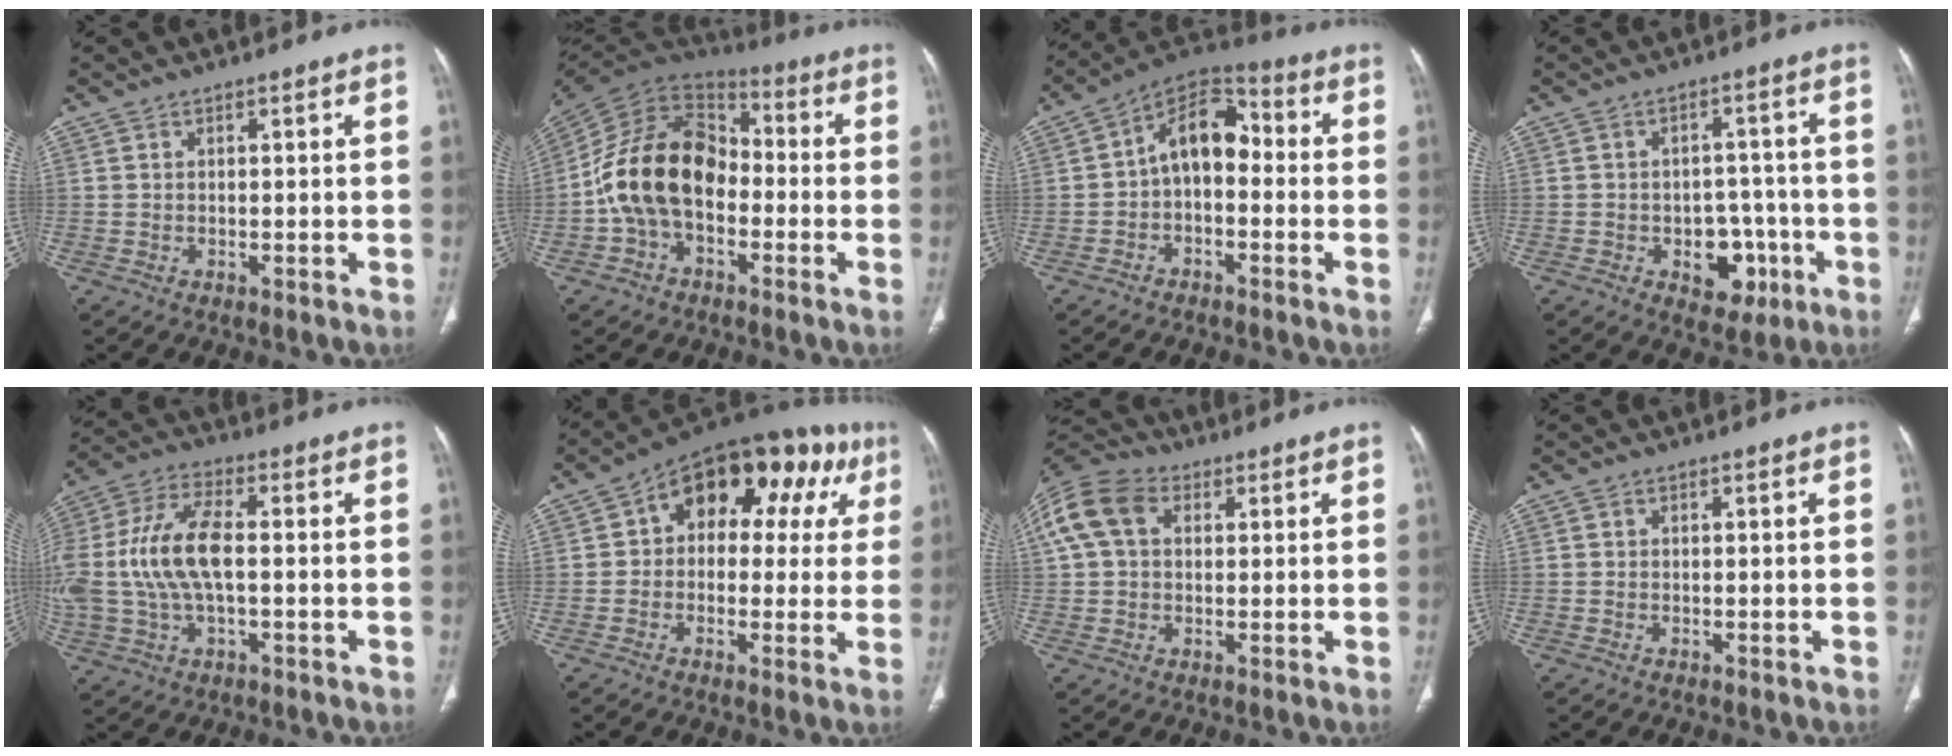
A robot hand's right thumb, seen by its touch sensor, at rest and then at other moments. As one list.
[{"total": 17.8, "force": [-3.0, 12.2, 12.6], "torque": [-0.219, 0.052, -0.063]}, {"total": 11.1, "force": [-0.7, 7.1, 8.5], "torque": [-0.109, 0.045, -0.030]}, {"total": 8.4, "force": [-3.1, 6.0, 5.0], "torque": [-0.026, 0.030, -0.034]}, {"total": 16.6, "force": [-0.1, 8.2, 14.4], "torque": [-0.334, 0.025, -0.003]}, {"total": 19.4, "force": [5.8, 12.2, 13.9], "torque": [-0.130, 0.039, 0.069]}, {"total": 12.9, "force": [3.6, 9.3, 8.3], "torque": [-0.178, 0.032, 0.060]}, {"total": 0.0}]